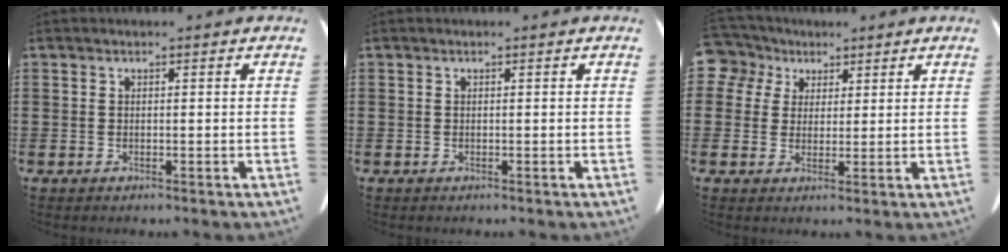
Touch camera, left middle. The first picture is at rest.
{"total": 0.0}
{"total": 5.1, "force": [2.8, 4.1, 1.3], "torque": [-0.043, 0.005, 0.050]}